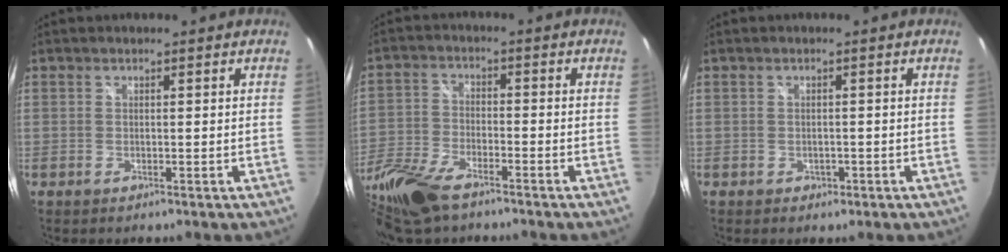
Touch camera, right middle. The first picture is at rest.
{"total": 13.5, "force": [-9.8, 5.0, 7.9], "torque": [-0.197, -0.028, -0.201]}
{"total": 1.8, "force": [-0.7, 1.5, 0.7], "torque": [-0.012, -0.002, -0.007]}